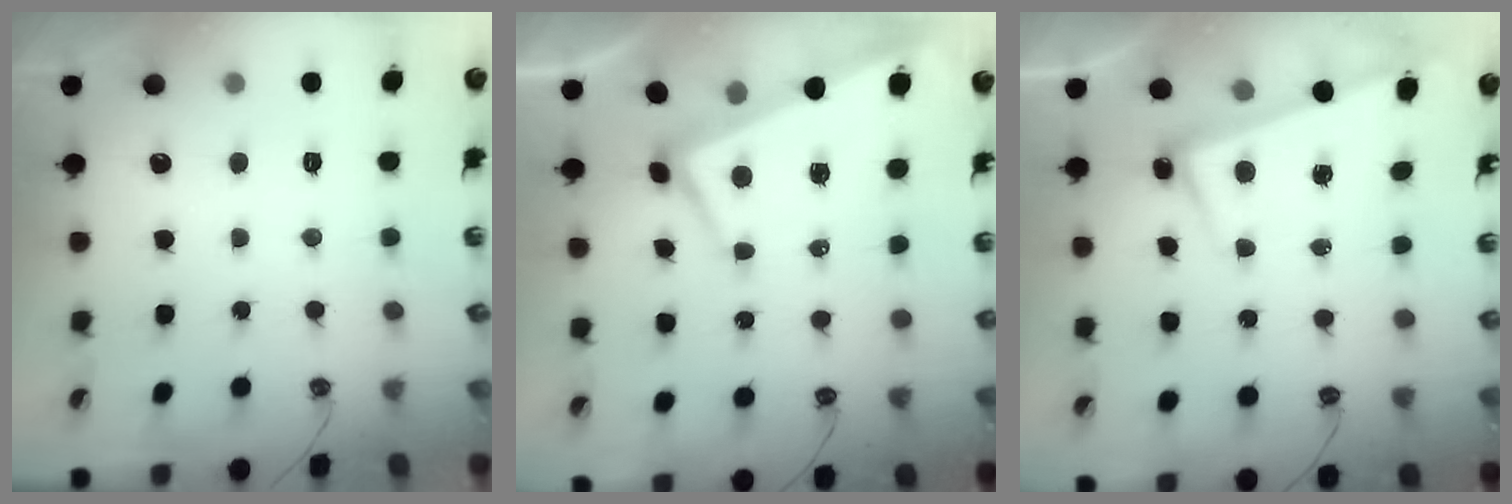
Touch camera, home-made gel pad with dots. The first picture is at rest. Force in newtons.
{"total": 1.9, "press": 1.7, "slide": 0.8}
{"total": 3.5, "press": 3.4, "slide": 0.9}